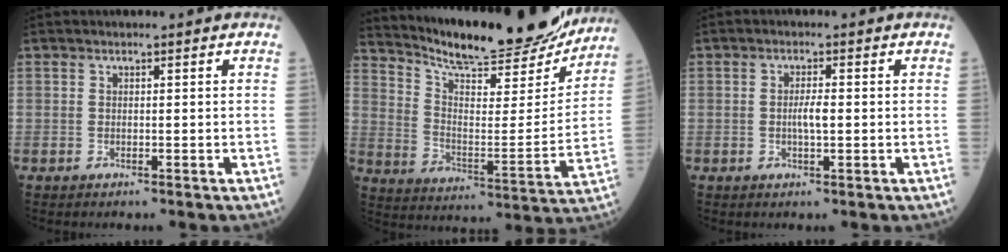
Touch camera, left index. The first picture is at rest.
{"total": 22.3, "force": [20.6, 3.2, 7.8], "torque": [-0.130, -0.047, 0.293]}
{"total": 2.4, "force": [-0.4, 0.5, 2.3], "torque": [-0.046, -0.002, -0.008]}